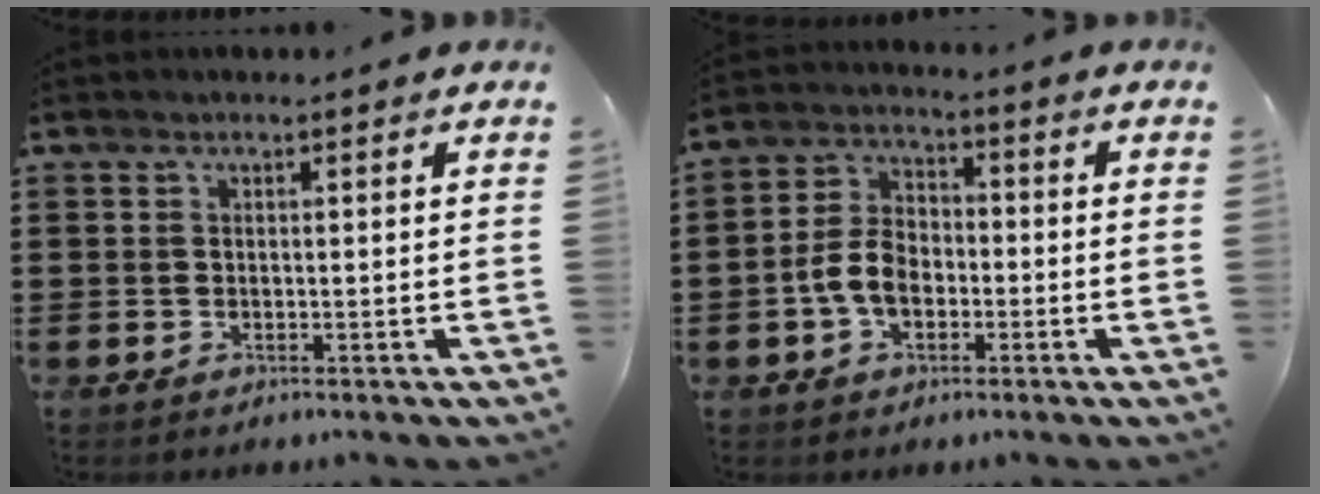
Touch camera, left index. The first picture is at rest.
{"total": 6.4, "force": [-1.8, 4.2, 4.5], "torque": [-0.108, 0.005, -0.041]}